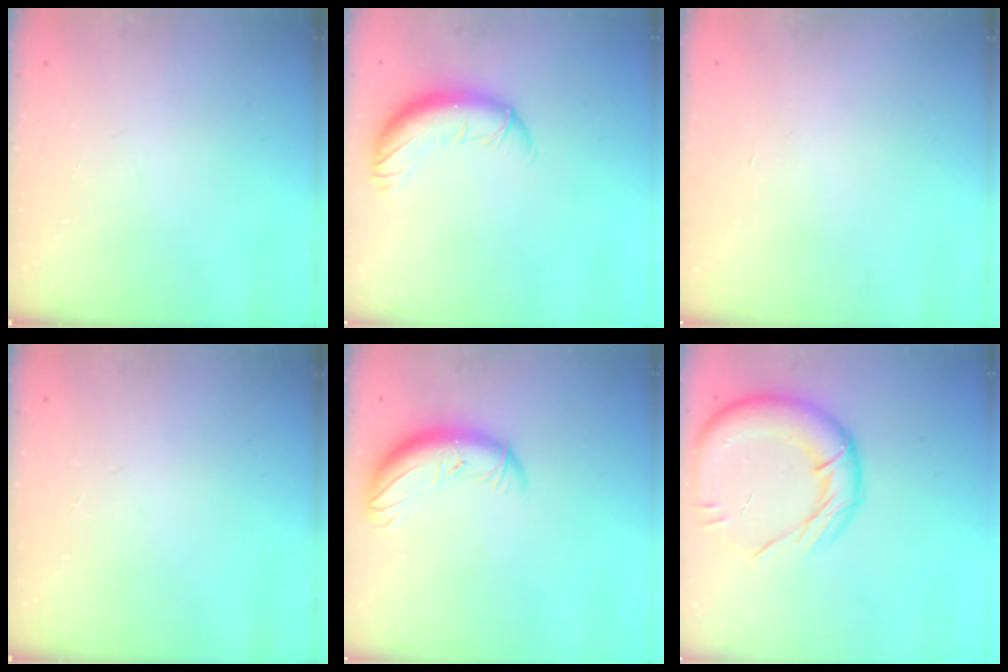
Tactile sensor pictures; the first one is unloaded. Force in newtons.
{"total": 10.8, "press": 10.6, "slide": 2.3}
{"total": 0.0}
{"total": 0.0}
{"total": 10.5, "press": 10.2, "slide": 2.4}
{"total": 17.4, "press": 17.2, "slide": 2.7}